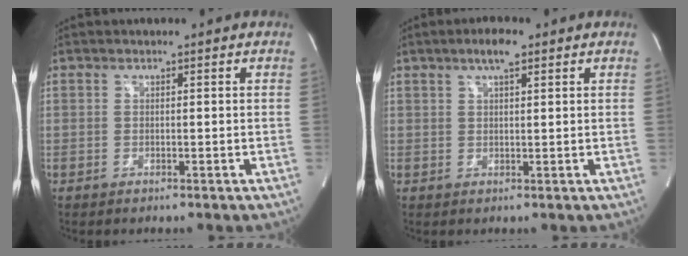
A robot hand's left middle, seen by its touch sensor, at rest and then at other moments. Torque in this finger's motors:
{"motor_torque": [0.38, -0.01, 0.01, 0.03]}